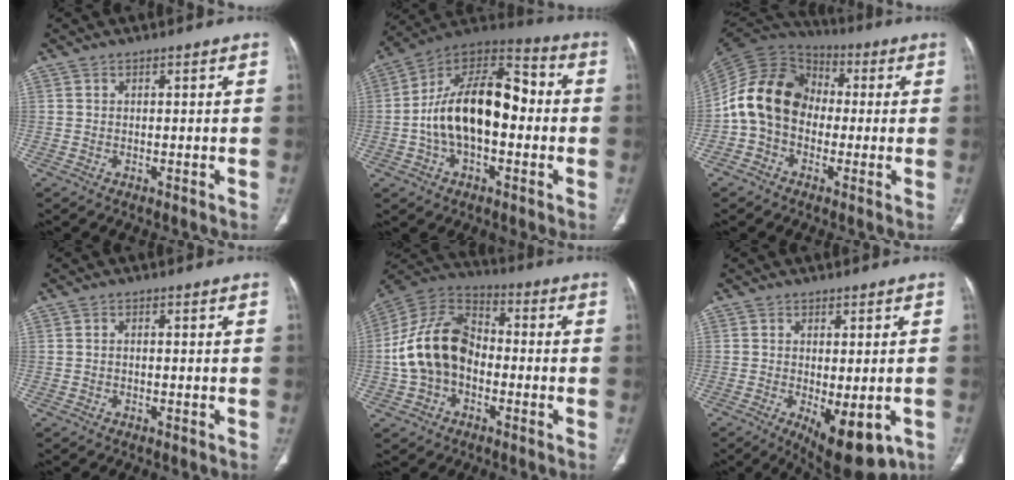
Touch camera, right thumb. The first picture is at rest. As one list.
[{"total": 20.0, "force": [-1.2, 11.2, 16.5], "torque": [-0.268, 0.046, -0.027]}, {"total": 14.5, "force": [-1.2, 11.4, 8.9], "torque": [-0.148, 0.039, -0.037]}, {"total": 0.7, "force": [-0.2, 0.4, 0.5], "torque": [-0.006, 0.003, -0.007]}, {"total": 15.8, "force": [-2.3, 11.2, 11.0], "torque": [-0.198, 0.043, -0.051]}, {"total": 11.6, "force": [-4.4, 4.8, 9.5], "torque": [-0.122, -0.011, -0.053]}]